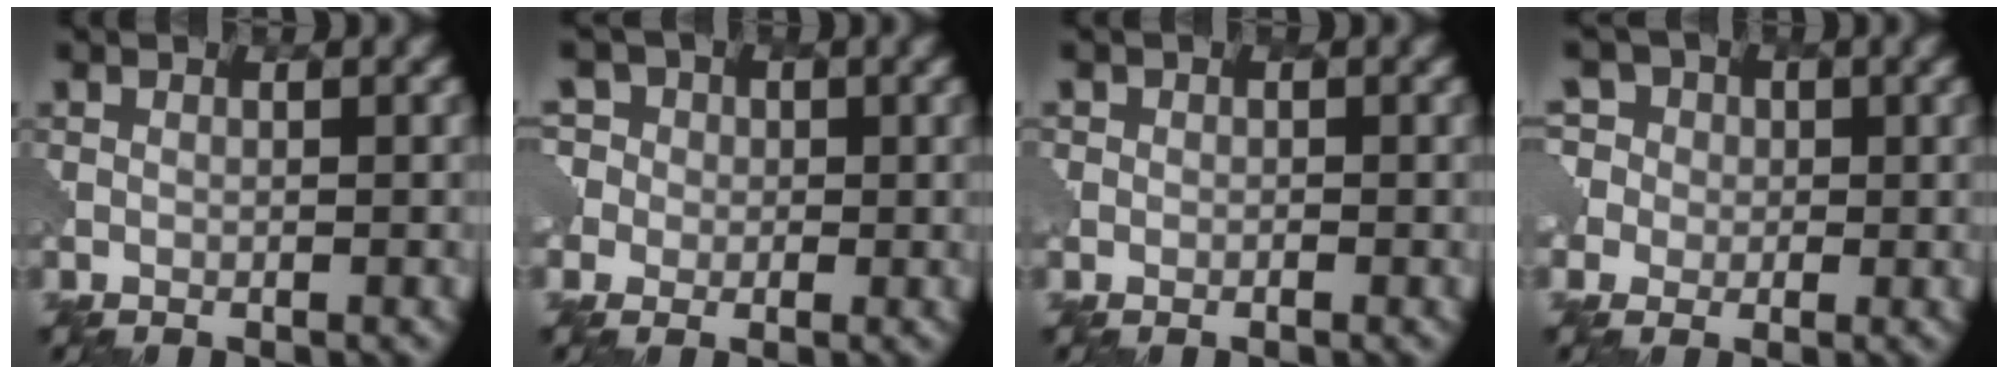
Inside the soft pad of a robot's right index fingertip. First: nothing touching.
{"total": 5.8, "force": [1.2, 5.1, 2.5], "torque": [-0.046, 0.038, -0.009]}
{"total": 0.9, "force": [-0.1, 0.9, 0.2], "torque": [0.004, -0.003, -0.005]}
{"total": 7.1, "force": [1.8, 6.1, 3.1], "torque": [-0.062, 0.043, -0.007]}